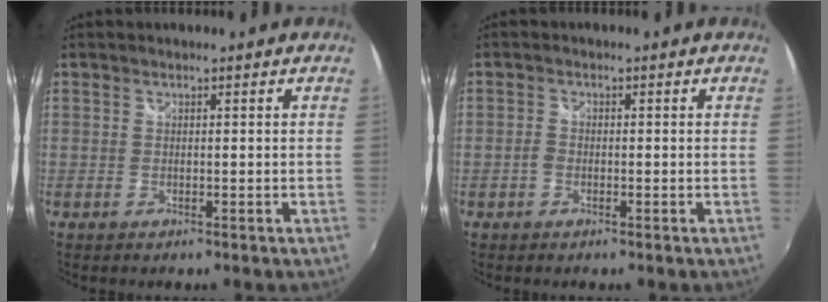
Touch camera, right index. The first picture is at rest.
{"total": 1.2, "force": [-0.7, 0.9, 0.3], "torque": [-0.005, 0.002, -0.013]}